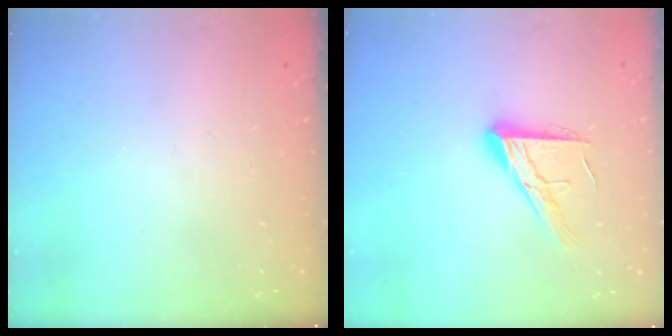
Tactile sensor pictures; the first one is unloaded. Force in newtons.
{"total": 14.0, "press": 13.9, "slide": 1.1}